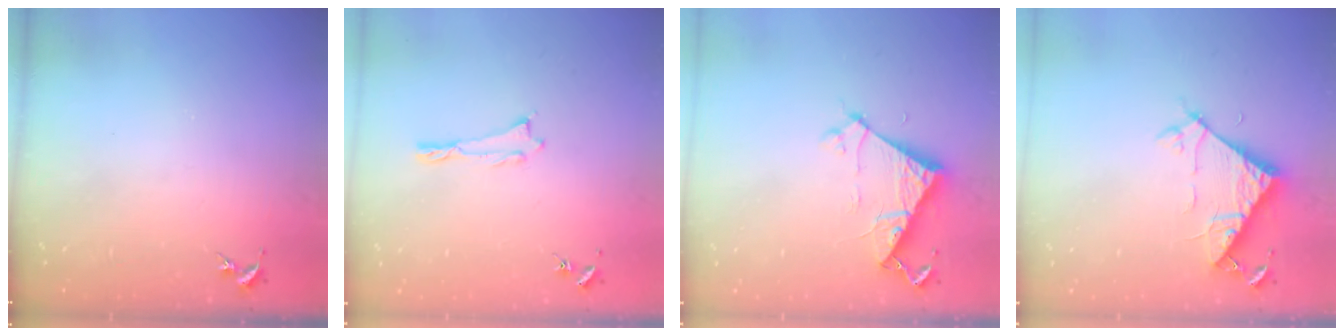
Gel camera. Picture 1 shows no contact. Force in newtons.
{"total": 0.0}
{"total": 6.1, "press": 6.1, "slide": 0.4}
{"total": 7.1, "press": 7.1, "slide": 0.6}